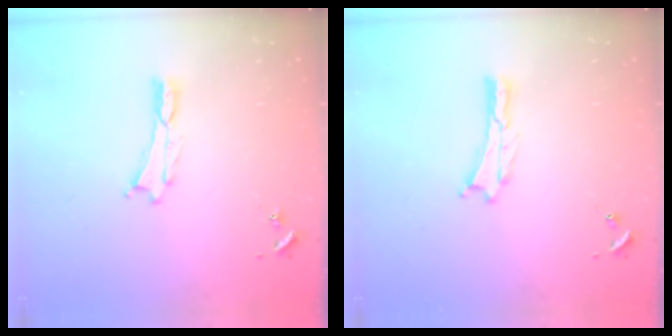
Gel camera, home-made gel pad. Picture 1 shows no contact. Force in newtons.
{"total": 0.0}